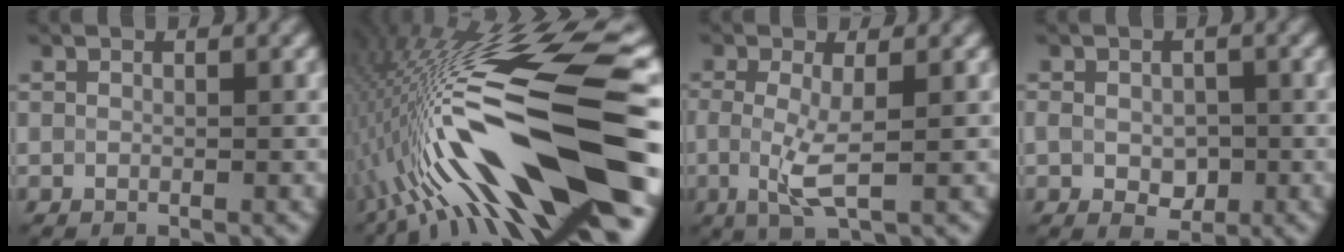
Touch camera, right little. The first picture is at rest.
{"total": 17.0, "force": [-5.0, 3.7, 15.9], "torque": [-0.280, 0.020, -0.079]}
{"total": 3.2, "force": [-0.4, 0.6, 3.1], "torque": [-0.067, -0.009, -0.004]}
{"total": 3.0, "force": [-0.7, 2.0, 2.1], "torque": [-0.041, -0.008, -0.006]}